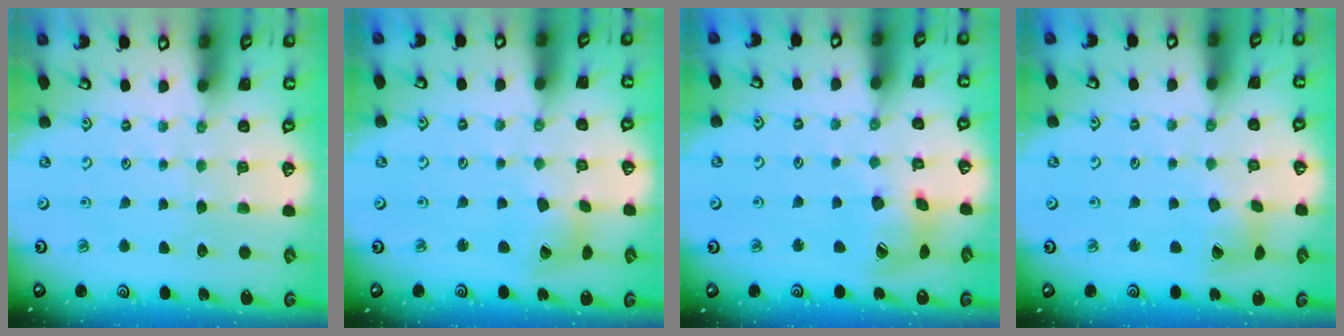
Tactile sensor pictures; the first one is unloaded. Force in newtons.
{"total": 9.8, "press": 9.8, "slide": 1.3}
{"total": 13.8, "press": 13.7, "slide": 1.7}
{"total": 8.8, "press": 8.8, "slide": 1.1}